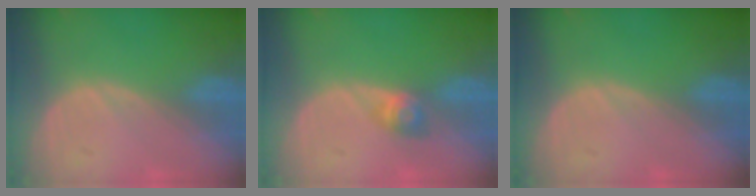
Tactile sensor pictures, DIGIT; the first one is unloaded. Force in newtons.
{"total": 2.8, "press": 2.6, "slide": 1.2}
{"total": 0.0}